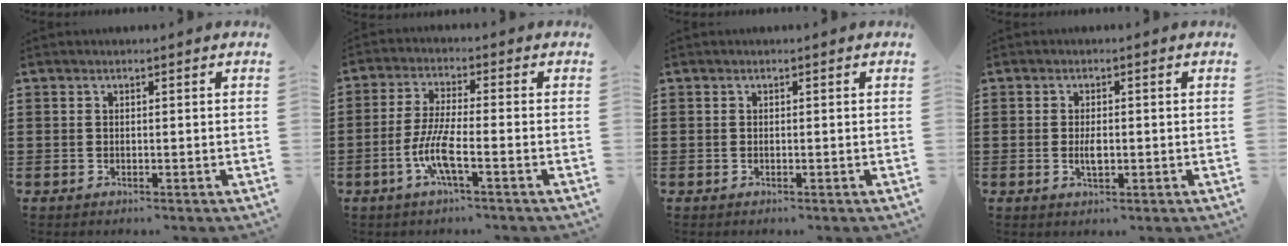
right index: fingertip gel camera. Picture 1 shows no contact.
{"total": 6.9, "force": [-2.8, 1.1, 6.2], "torque": [-0.145, -0.015, -0.061]}
{"total": 0.0}
{"total": 2.6, "force": [-0.3, 1.0, 2.4], "torque": [-0.044, 0.000, -0.006]}